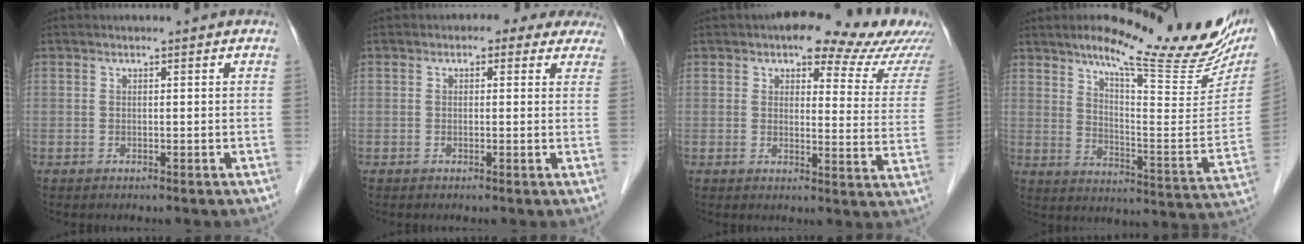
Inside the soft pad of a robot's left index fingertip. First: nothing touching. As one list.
[{"total": 4.5, "force": [3.2, 2.7, 1.7], "torque": [-0.003, 0.014, 0.021]}, {"total": 13.6, "force": [10.6, 5.4, 6.8], "torque": [-0.047, -0.003, 0.096]}, {"total": 22.2, "force": [16.7, 3.7, 14.2], "torque": [-0.197, -0.025, 0.222]}]